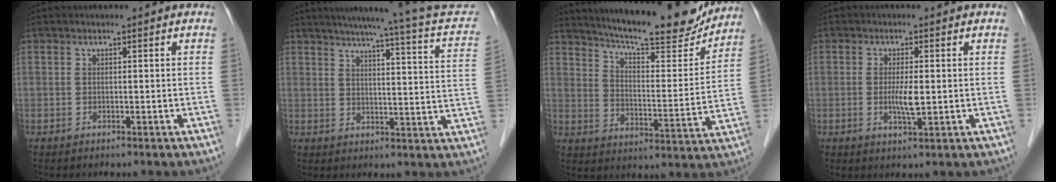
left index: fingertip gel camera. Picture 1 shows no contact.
{"total": 22.3, "force": [20.7, -0.4, 8.5], "torque": [-0.117, -0.059, 0.241]}
{"total": 21.0, "force": [18.7, 2.9, 9.1], "torque": [-0.144, -0.020, 0.259]}
{"total": 3.4, "force": [-0.2, 0.6, 3.4], "torque": [-0.067, -0.005, -0.002]}